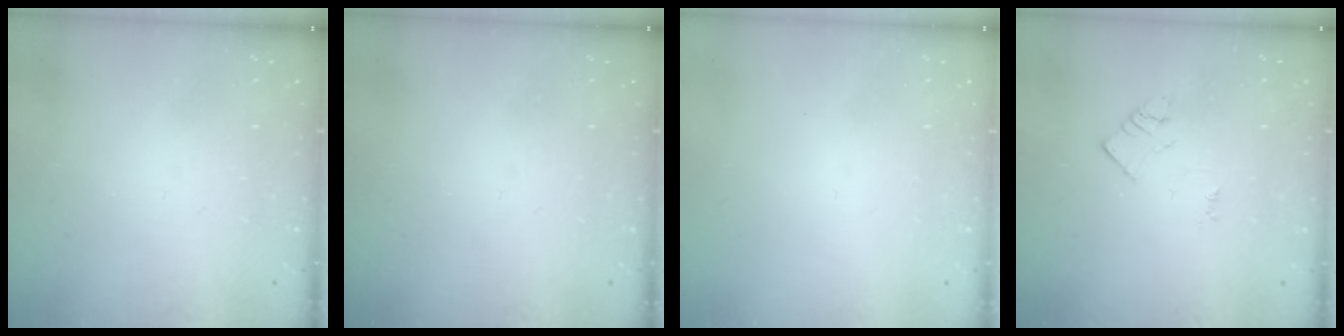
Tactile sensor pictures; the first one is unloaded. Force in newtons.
{"total": 0.0}
{"total": 1.6, "press": 1.6, "slide": 0.1}
{"total": 2.1, "press": 2.1, "slide": 0.3}